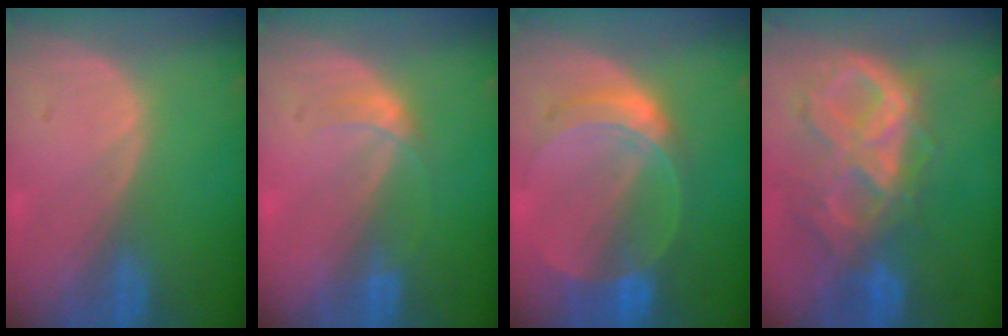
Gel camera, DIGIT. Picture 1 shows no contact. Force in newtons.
{"total": 2.1, "press": 2.1, "slide": 0.2}
{"total": 7.3, "press": 6.5, "slide": 3.4}
{"total": 10.5, "press": 8.8, "slide": 5.7}